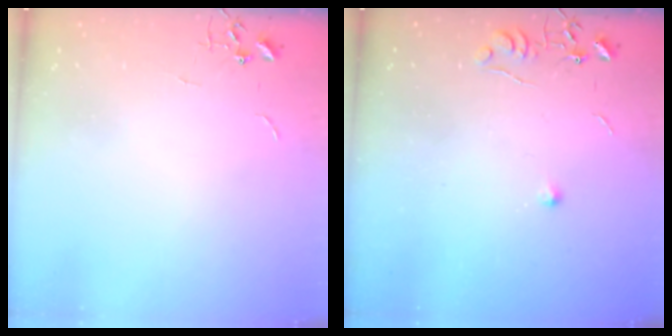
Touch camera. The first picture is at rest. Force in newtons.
{"total": 6.5, "press": 6.5, "slide": 0.8}